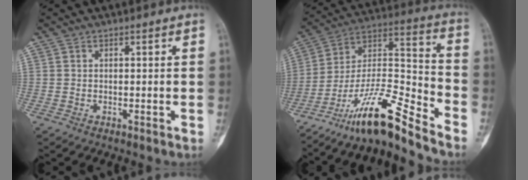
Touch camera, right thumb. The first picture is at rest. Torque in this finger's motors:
{"motor_torque": [0.25, -0.09, 1.31, -1.44, 0.30]}